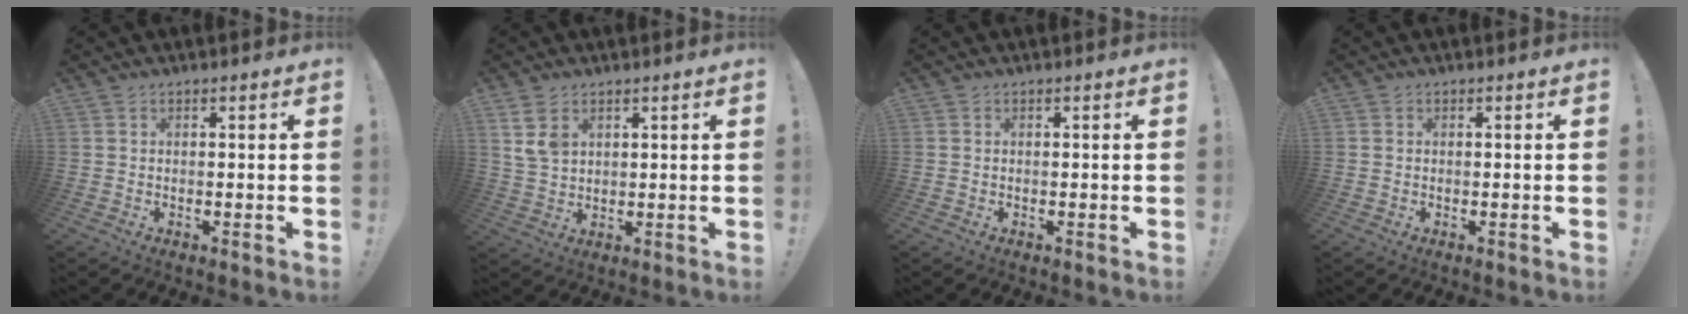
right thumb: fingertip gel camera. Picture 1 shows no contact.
{"total": 6.2, "force": [3.2, 4.1, 3.4], "torque": [-0.057, -0.009, 0.064]}
{"total": 0.0}
{"total": 0.5, "force": [0.1, 0.5, 0.0], "torque": [-0.005, 0.004, 0.002]}